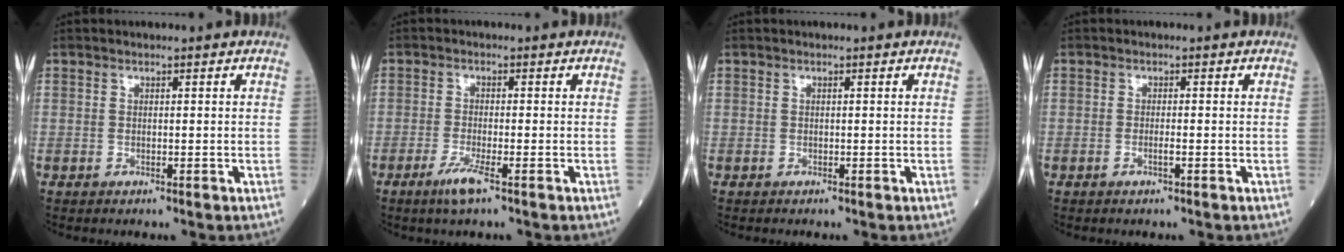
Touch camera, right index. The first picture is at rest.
{"total": 3.5, "force": [-2.1, -0.1, 2.8], "torque": [-0.064, -0.010, -0.043]}
{"total": 0.0}
{"total": 1.0, "force": [-0.5, -0.1, 0.9], "torque": [-0.018, 0.000, -0.009]}